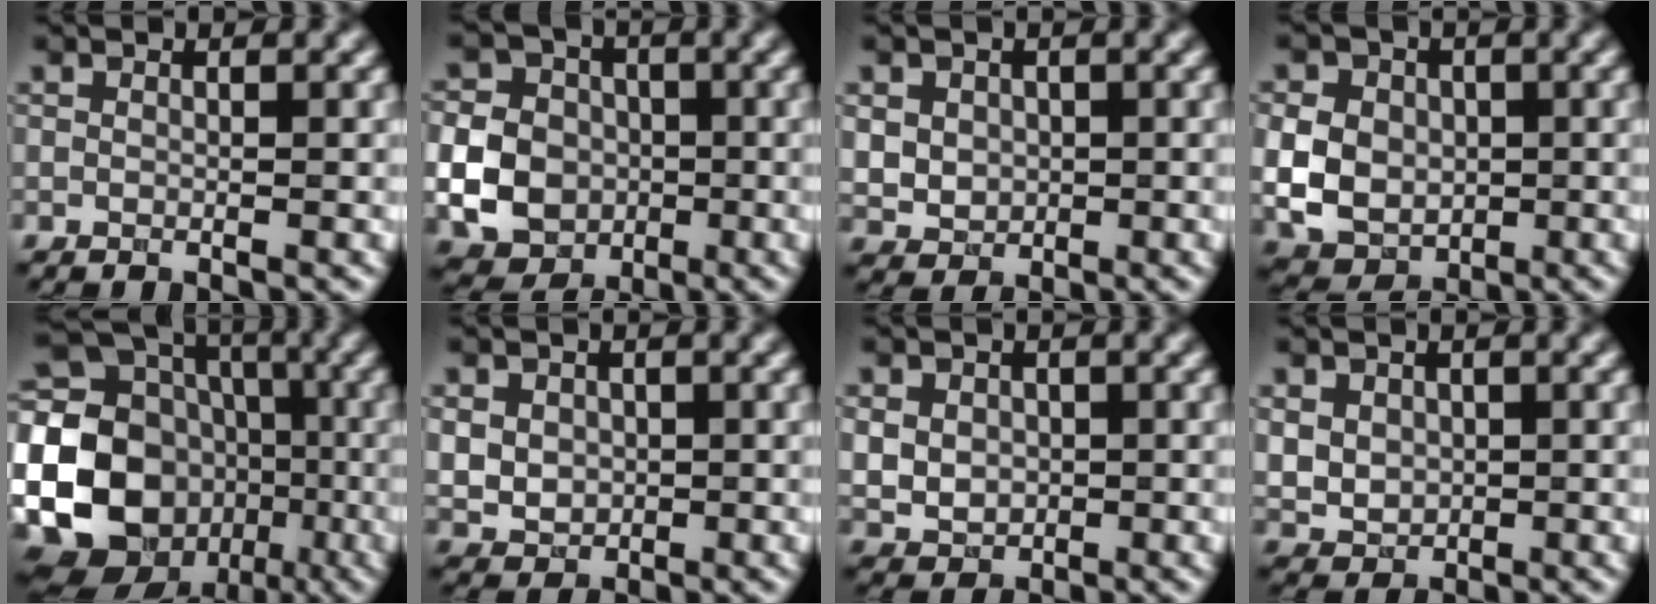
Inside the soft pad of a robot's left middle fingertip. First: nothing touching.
{"total": 7.0, "force": [-1.2, 6.1, 3.2], "torque": [-0.051, -0.002, -0.043]}
{"total": 3.4, "force": [0.8, 3.0, 1.5], "torque": [-0.040, 0.004, 0.018]}
{"total": 7.0, "force": [0.0, 5.8, 3.9], "torque": [-0.071, 0.010, -0.016]}
{"total": 21.5, "force": [-4.4, 19.1, 9.0], "torque": [-0.207, -0.016, -0.101]}
{"total": 3.7, "force": [0.7, 3.2, 1.8], "torque": [-0.044, 0.005, 0.011]}
{"total": 3.5, "force": [0.4, 3.0, 1.8], "torque": [-0.041, 0.001, 0.006]}
{"total": 3.3, "force": [0.7, 2.8, 1.6], "torque": [-0.042, -0.001, 0.019]}